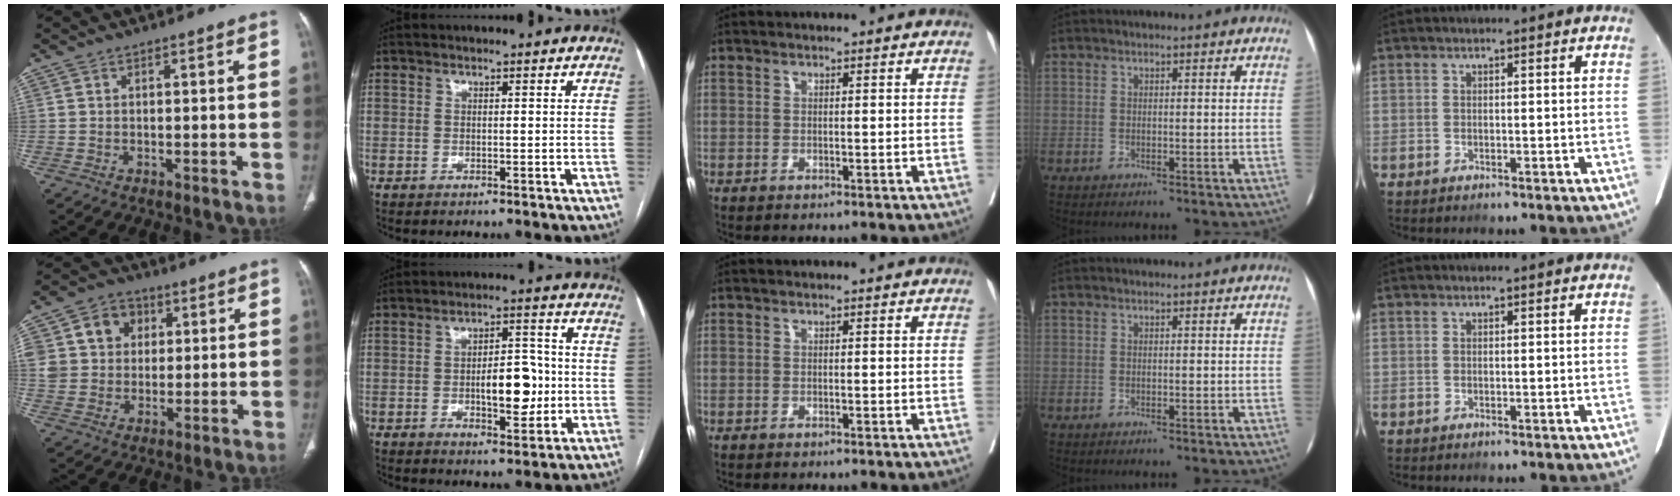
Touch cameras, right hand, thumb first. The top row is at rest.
{"thumb": {"total": 12.0, "force": [3.4, 10.3, 5.2], "torque": [-0.067, 0.008, 0.059]}, "index": {"total": 8.3, "force": [-1.2, 3.4, 7.5], "torque": [-0.112, 0.010, -0.013]}}